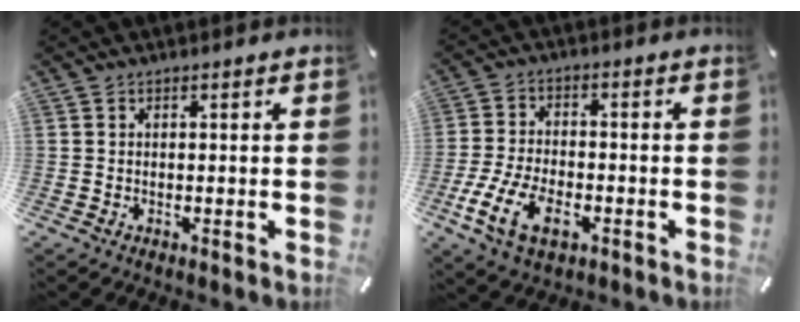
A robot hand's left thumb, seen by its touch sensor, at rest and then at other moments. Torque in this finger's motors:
{"motor_torque": [0.71, 3.02, 1.27, 0.92, 0.15]}